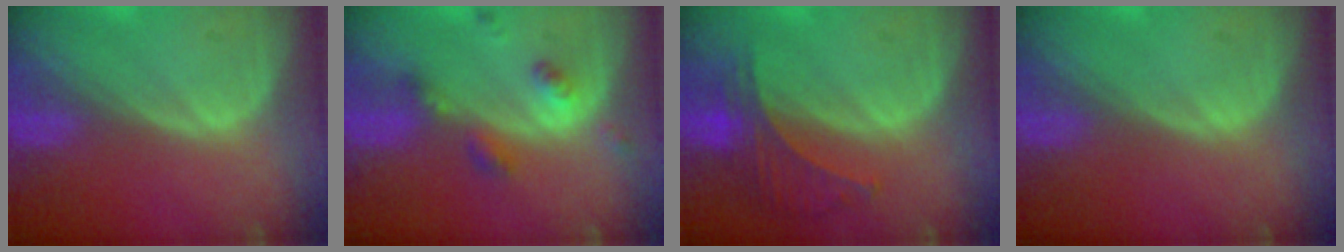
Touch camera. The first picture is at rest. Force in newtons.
{"total": 4.9, "press": 4.4, "slide": 2.2}
{"total": 6.3, "press": 5.9, "slide": 2.3}
{"total": 0.0}